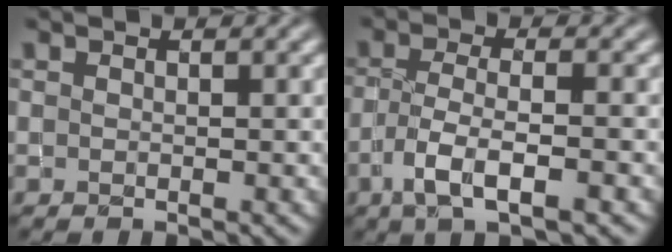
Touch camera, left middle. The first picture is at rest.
{"total": 4.4, "force": [-2.2, 1.2, 3.6], "torque": [-0.077, -0.003, -0.041]}